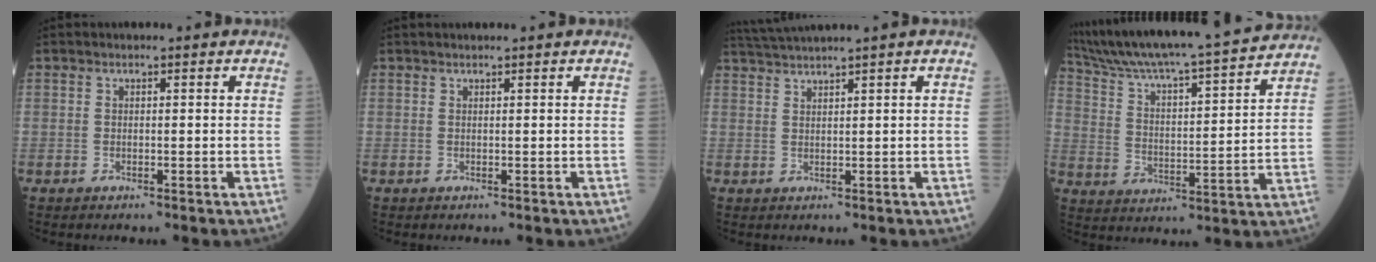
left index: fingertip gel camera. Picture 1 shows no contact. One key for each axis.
{"total": 1.5, "fx": 1.3, "fy": -0.2, "fz": 0.6, "tx": -0.009, "ty": 0.016, "tz": 0.026}
{"total": 4.2, "fx": 3.5, "fy": -1.7, "fz": 1.6, "tx": -0.038, "ty": 0.010, "tz": 0.073}
{"total": 22.4, "fx": 20.0, "fy": 0.4, "fz": 10.0, "tx": -0.175, "ty": -0.005, "tz": 0.306}